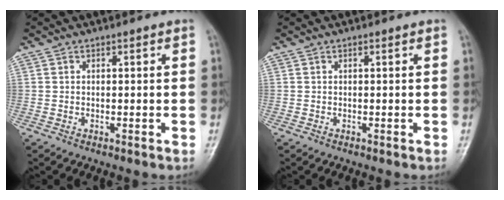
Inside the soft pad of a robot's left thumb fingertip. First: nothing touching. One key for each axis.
{"total": 0.0}